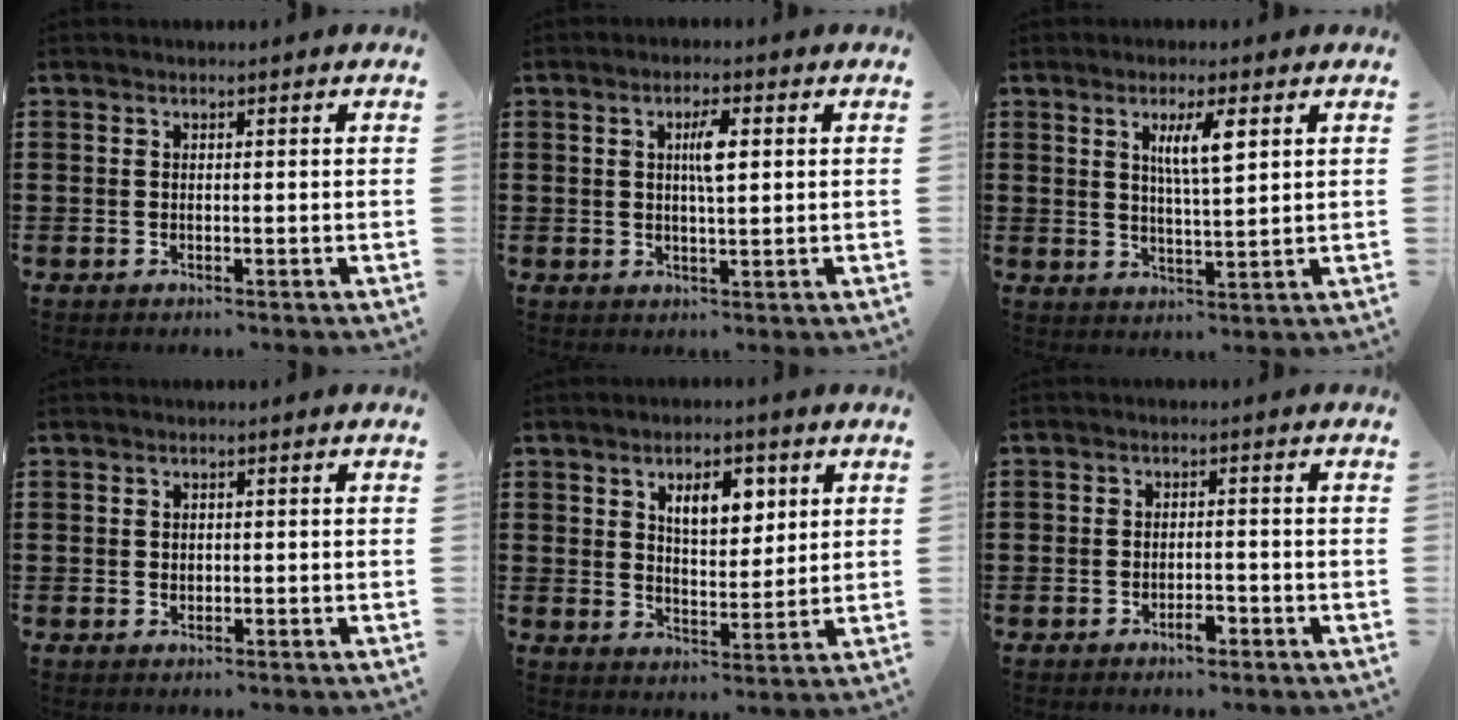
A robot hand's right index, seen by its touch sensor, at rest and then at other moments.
{"total": 4.3, "force": [0.8, 1.1, 4.0], "torque": [-0.072, 0.005, 0.009]}
{"total": 5.2, "force": [2.1, 1.1, 4.6], "torque": [-0.097, 0.007, 0.033]}
{"total": 0.6, "force": [0.3, 0.5, 0.2], "torque": [-0.004, 0.004, 0.005]}
{"total": 6.6, "force": [2.9, 3.3, 4.9], "torque": [-0.075, -0.001, 0.043]}
{"total": 2.4, "force": [-1.7, 1.0, 1.4], "torque": [-0.028, 0.002, -0.032]}